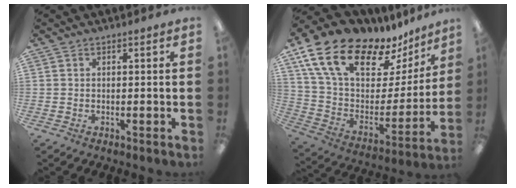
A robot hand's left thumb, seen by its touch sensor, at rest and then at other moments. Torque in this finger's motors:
{"motor_torque": [1.75, 1.77, 1.38, -1.39, 0.47]}